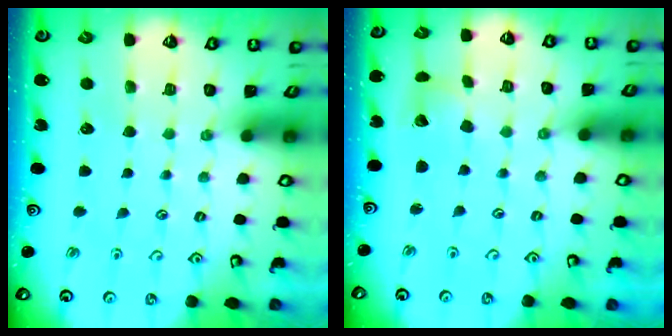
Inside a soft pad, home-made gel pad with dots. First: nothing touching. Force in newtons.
{"total": 4.8, "press": 4.8, "slide": 0.5}